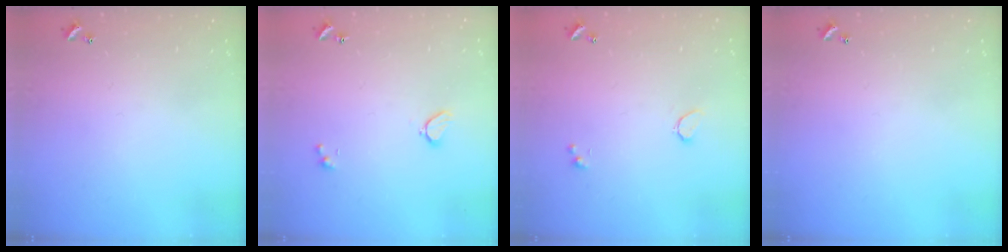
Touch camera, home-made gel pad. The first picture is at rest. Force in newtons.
{"total": 1.9, "press": 1.9, "slide": 0.6}
{"total": 0.8, "press": 0.7, "slide": 0.4}
{"total": 0.0}